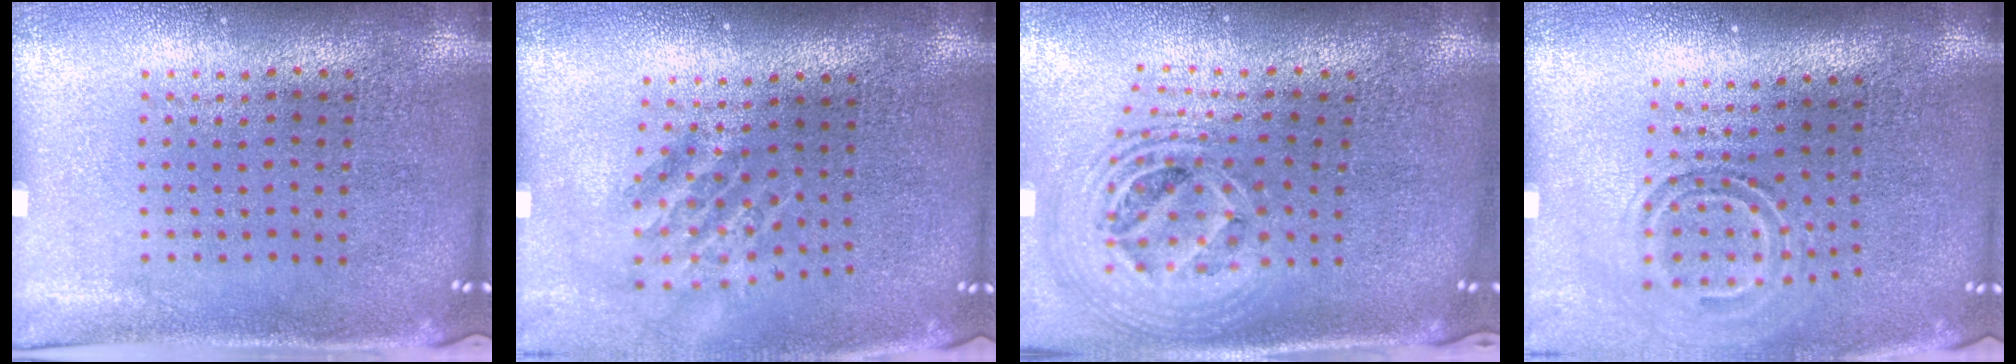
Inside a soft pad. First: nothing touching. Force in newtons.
{"total": 1.5, "press": 1.1, "slide": 1.0}
{"total": 2.4, "press": 1.8, "slide": 1.6}
{"total": 1.7, "press": 1.1, "slide": 1.3}